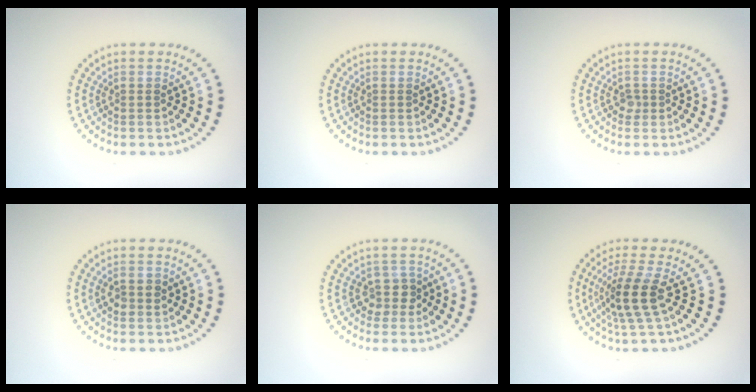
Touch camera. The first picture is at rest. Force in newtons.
{"total": 0.0}
{"total": 0.8, "press": 0.6, "slide": 0.6}
{"total": 1.4, "press": 1.4, "slide": 0.2}
{"total": 2.1, "press": 1.6, "slide": 1.3}
{"total": 3.8, "press": 2.8, "slide": 2.5}